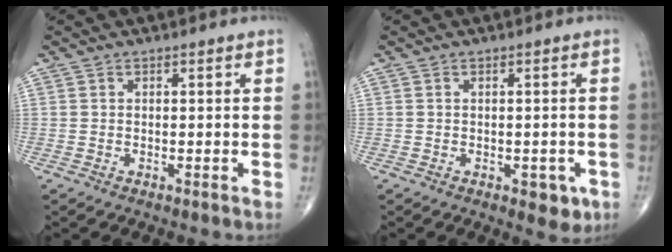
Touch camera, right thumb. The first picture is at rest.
{"total": 3.8, "force": [-1.4, 2.1, 2.8], "torque": [-0.014, -0.001, -0.013]}